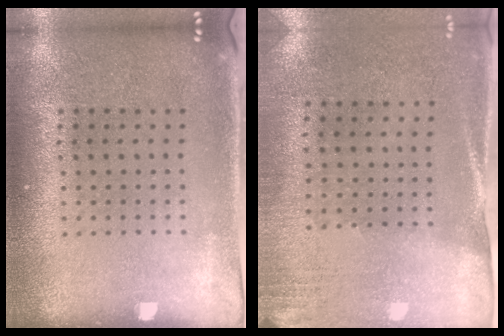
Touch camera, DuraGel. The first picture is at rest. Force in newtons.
{"total": 2.6, "press": 2.3, "slide": 1.3}